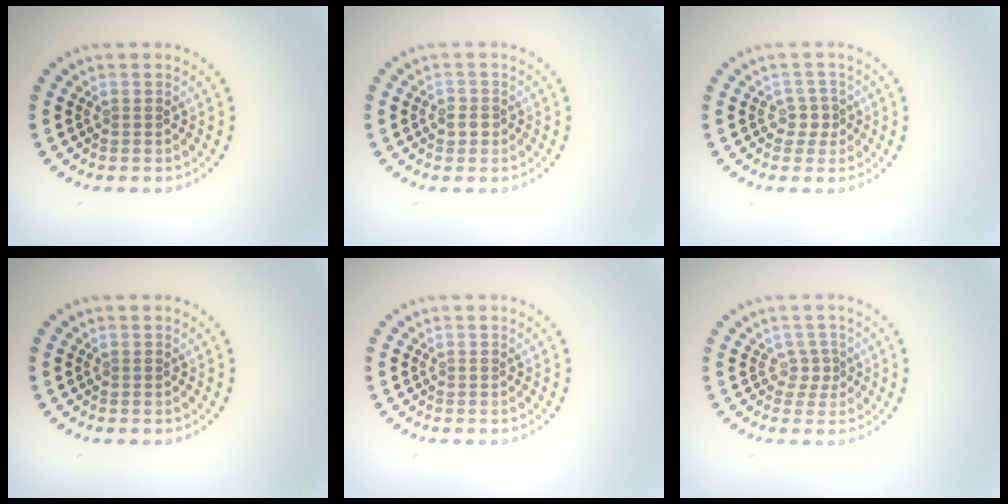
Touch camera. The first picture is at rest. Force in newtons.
{"total": 1.3, "press": 1.2, "slide": 0.5}
{"total": 1.6, "press": 1.4, "slide": 0.9}
{"total": 0.0}
{"total": 0.0}
{"total": 1.4, "press": 0.8, "slide": 1.1}